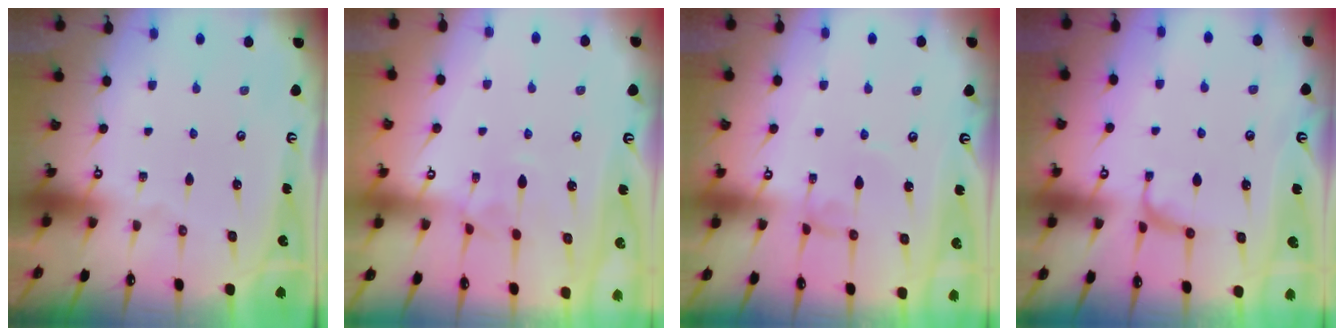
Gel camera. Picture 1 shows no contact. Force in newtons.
{"total": 1.9, "press": 1.8, "slide": 0.7}
{"total": 0.6, "press": 0.5, "slide": 0.3}
{"total": 2.6, "press": 2.4, "slide": 0.9}